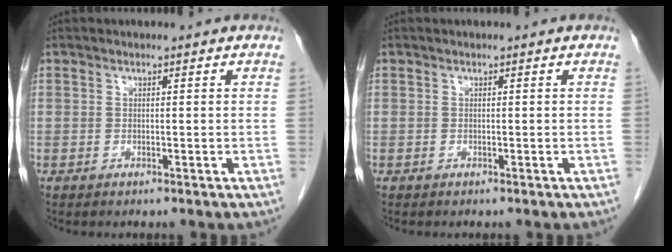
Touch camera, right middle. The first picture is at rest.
{"total": 0.0}